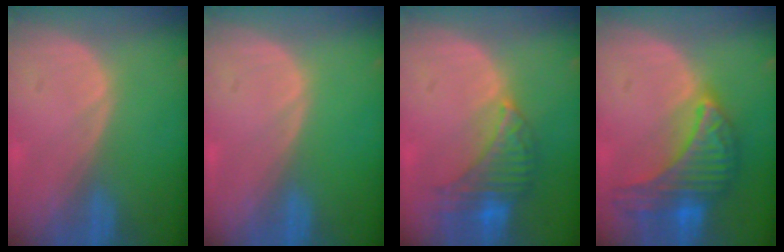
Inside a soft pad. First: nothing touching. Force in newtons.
{"total": 0.0}
{"total": 8.0, "press": 7.1, "slide": 3.8}
{"total": 10.0, "press": 10.0, "slide": 0.5}